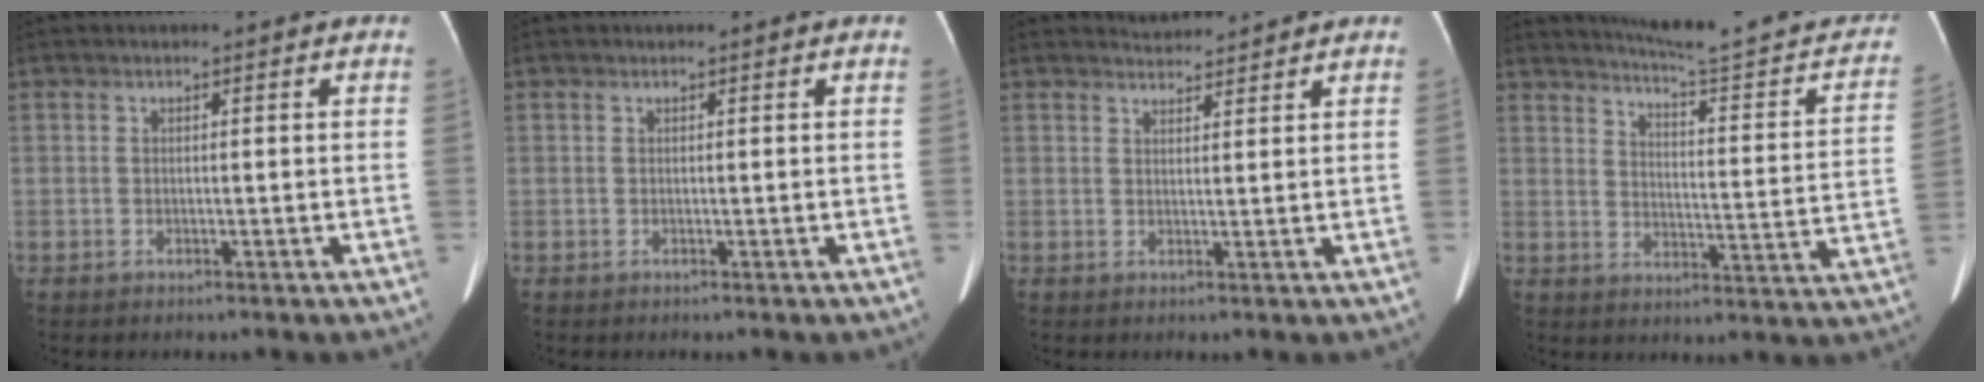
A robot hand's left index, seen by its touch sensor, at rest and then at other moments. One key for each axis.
{"total": 0.0}
{"total": 2.7, "fx": 2.7, "fy": 0.0, "fz": -0.3, "tx": -0.006, "ty": 0.011, "tz": 0.047}
{"total": 21.3, "fx": 18.9, "fy": 2.2, "fz": 9.6, "tx": -0.124, "ty": -0.041, "tz": 0.232}